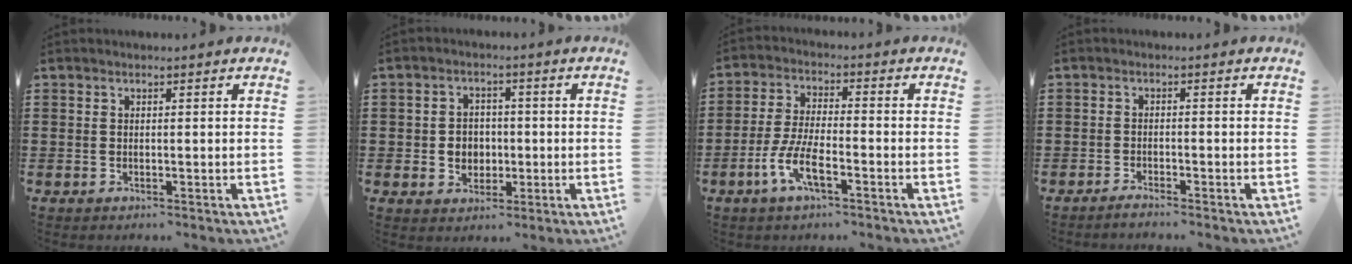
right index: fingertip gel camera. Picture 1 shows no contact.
{"total": 3.8, "force": [-0.5, 3.4, 1.6], "torque": [-0.035, 0.004, -0.014]}
{"total": 6.5, "force": [-3.4, 1.7, 5.3], "torque": [-0.134, -0.014, -0.071]}
{"total": 1.4, "force": [-1.4, -0.2, 0.1], "torque": [-0.002, 0.000, -0.027]}